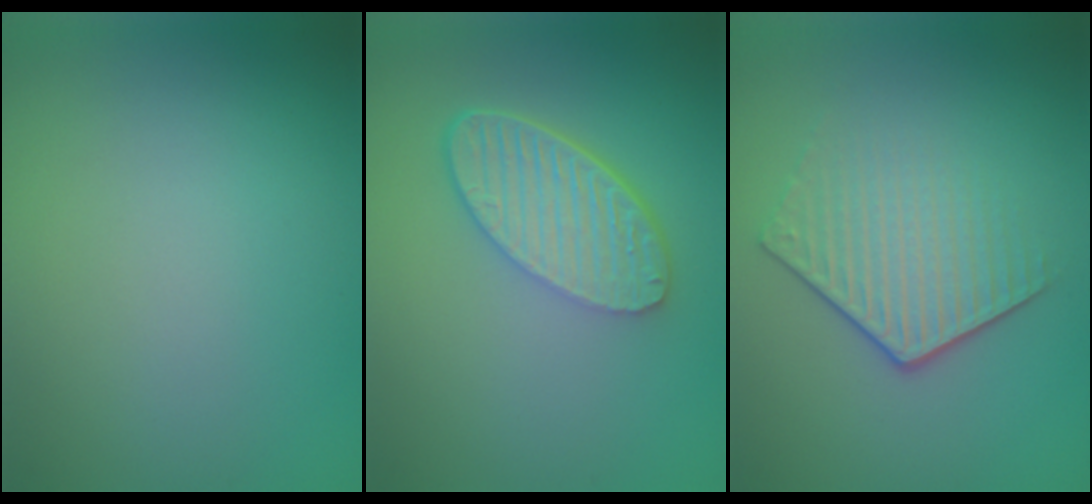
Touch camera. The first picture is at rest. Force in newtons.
{"total": 5.6, "press": 4.2, "slide": 3.8}
{"total": 4.1, "press": 3.0, "slide": 2.8}